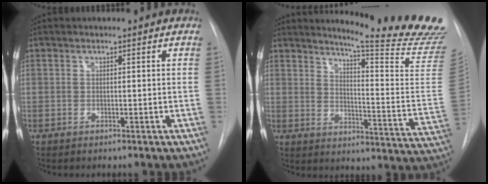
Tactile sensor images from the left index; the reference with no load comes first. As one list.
[{"total": 22.1, "force": [20.1, -1.3, 9.2], "torque": [-0.132, -0.148, 0.240]}]